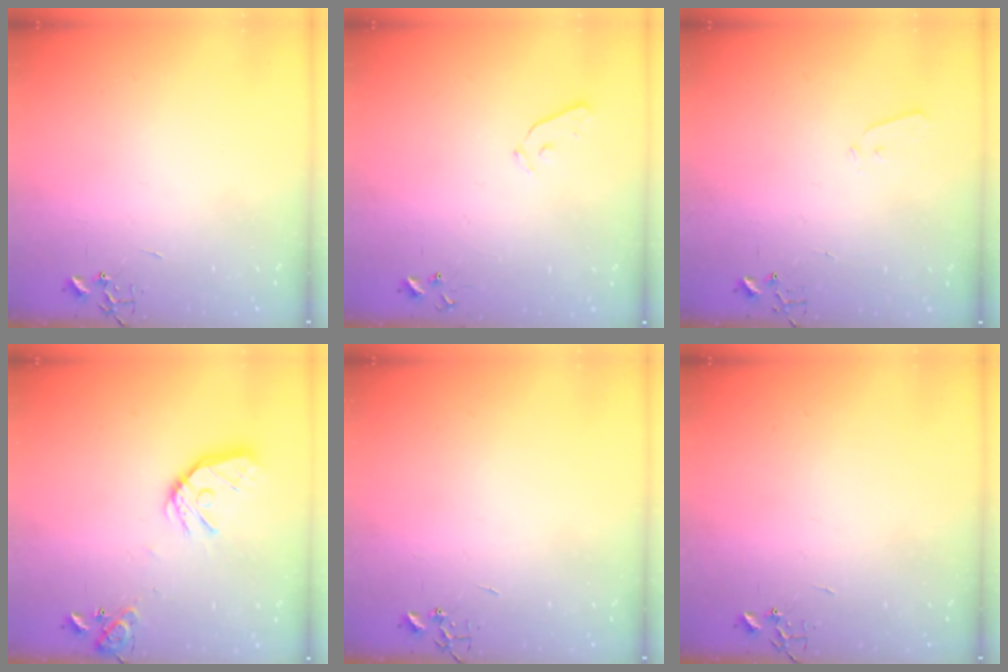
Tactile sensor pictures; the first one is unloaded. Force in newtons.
{"total": 4.9, "press": 4.9, "slide": 0.5}
{"total": 3.6, "press": 3.5, "slide": 0.6}
{"total": 15.4, "press": 15.3, "slide": 2.1}
{"total": 0.0}
{"total": 0.0}